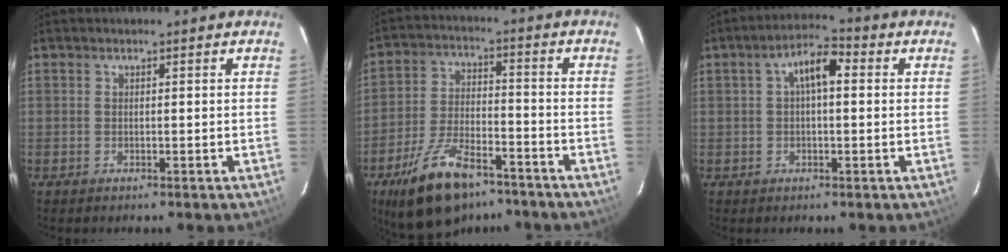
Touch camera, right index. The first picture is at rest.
{"total": 15.0, "force": [-10.4, 6.2, 8.9], "torque": [-0.184, -0.013, -0.178]}
{"total": 6.0, "force": [1.0, 2.6, 5.3], "torque": [-0.097, 0.023, 0.017]}